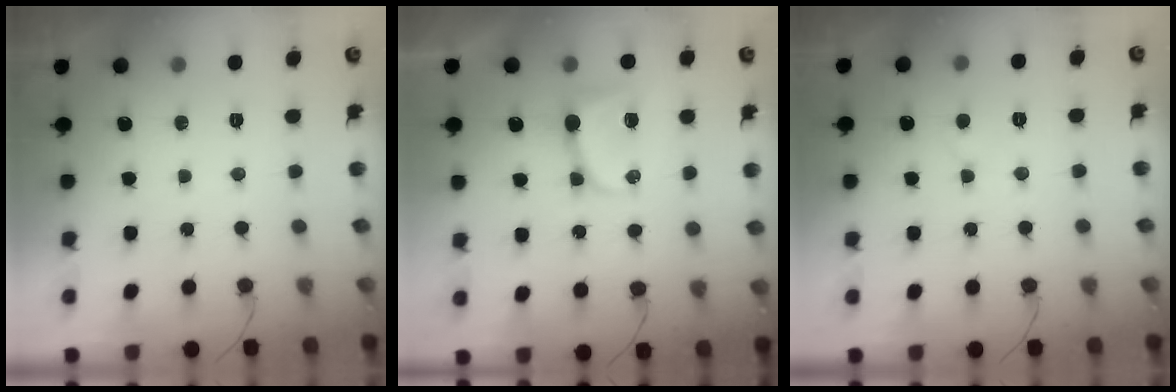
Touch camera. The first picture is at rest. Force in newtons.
{"total": 8.3, "press": 8.3, "slide": 0.7}
{"total": 3.8, "press": 3.8, "slide": 0.5}